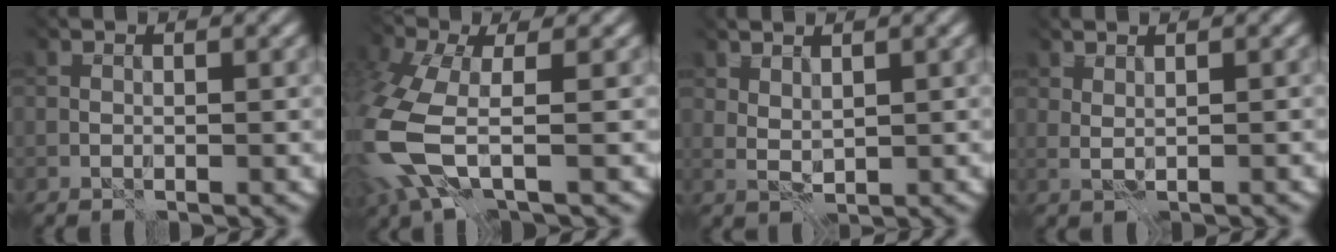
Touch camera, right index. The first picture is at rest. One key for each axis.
{"total": 7.8, "fx": -2.1, "fy": 3.7, "fz": 6.6, "tx": -0.192, "ty": -0.022, "tz": -0.050}
{"total": 1.3, "fx": 1.3, "fy": 0.1, "fz": 0.3, "tx": -0.010, "ty": -0.002, "tz": 0.028}
{"total": 0.9, "fx": 0.8, "fy": -0.4, "fz": 0.0, "tx": -0.005, "ty": -0.001, "tz": 0.016}